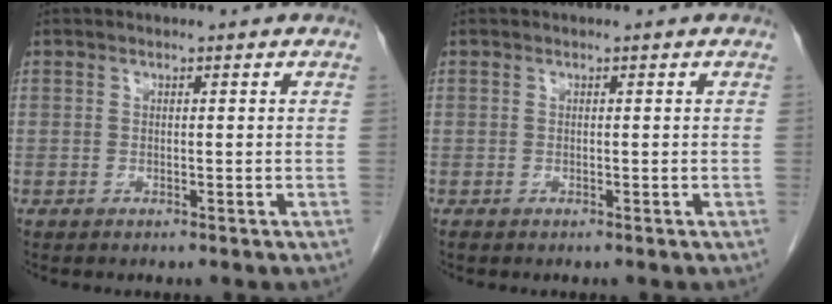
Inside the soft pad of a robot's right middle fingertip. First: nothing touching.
{"total": 0.0}